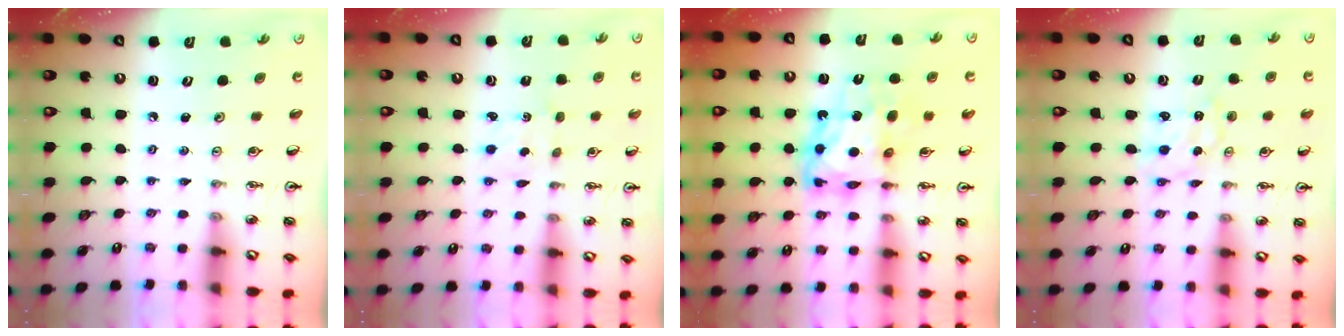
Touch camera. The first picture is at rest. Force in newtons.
{"total": 2.0, "press": 2.0, "slide": 0.4}
{"total": 12.1, "press": 12.1, "slide": 1.1}
{"total": 1.5, "press": 1.5, "slide": 0.1}